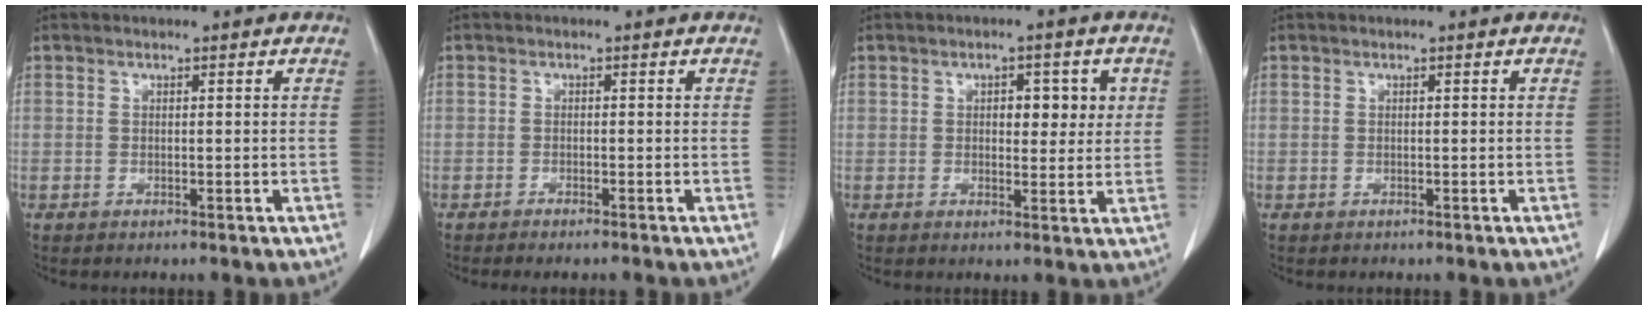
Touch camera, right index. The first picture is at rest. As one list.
[{"total": 1.9, "force": [-1.7, 0.1, 1.0], "torque": [-0.016, -0.005, -0.020]}, {"total": 4.9, "force": [1.3, 2.5, 4.0], "torque": [-0.046, 0.005, 0.018]}, {"total": 0.0}]